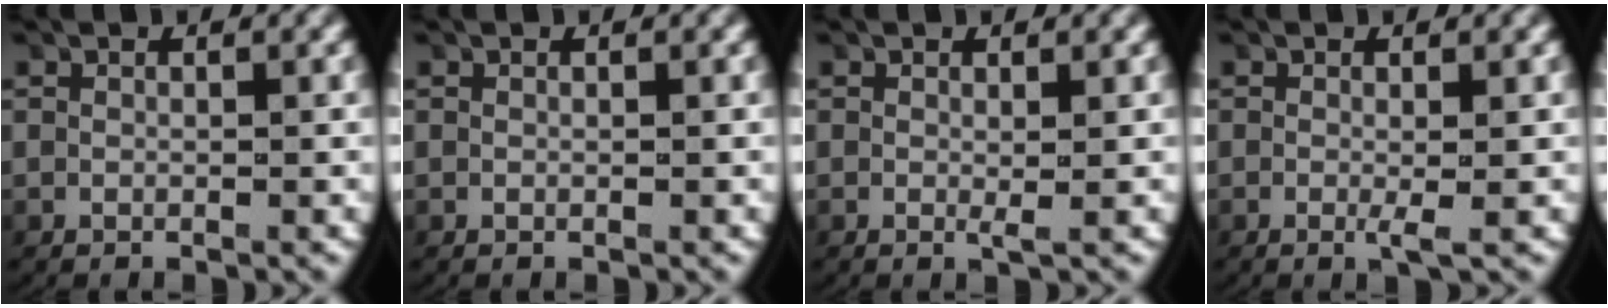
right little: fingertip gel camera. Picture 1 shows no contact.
{"total": 0.0}
{"total": 0.6, "force": [0.2, 0.0, 0.6], "torque": [-0.014, -0.008, 0.005]}
{"total": 1.1, "force": [-0.3, 0.1, 1.1], "torque": [-0.028, -0.008, -0.004]}